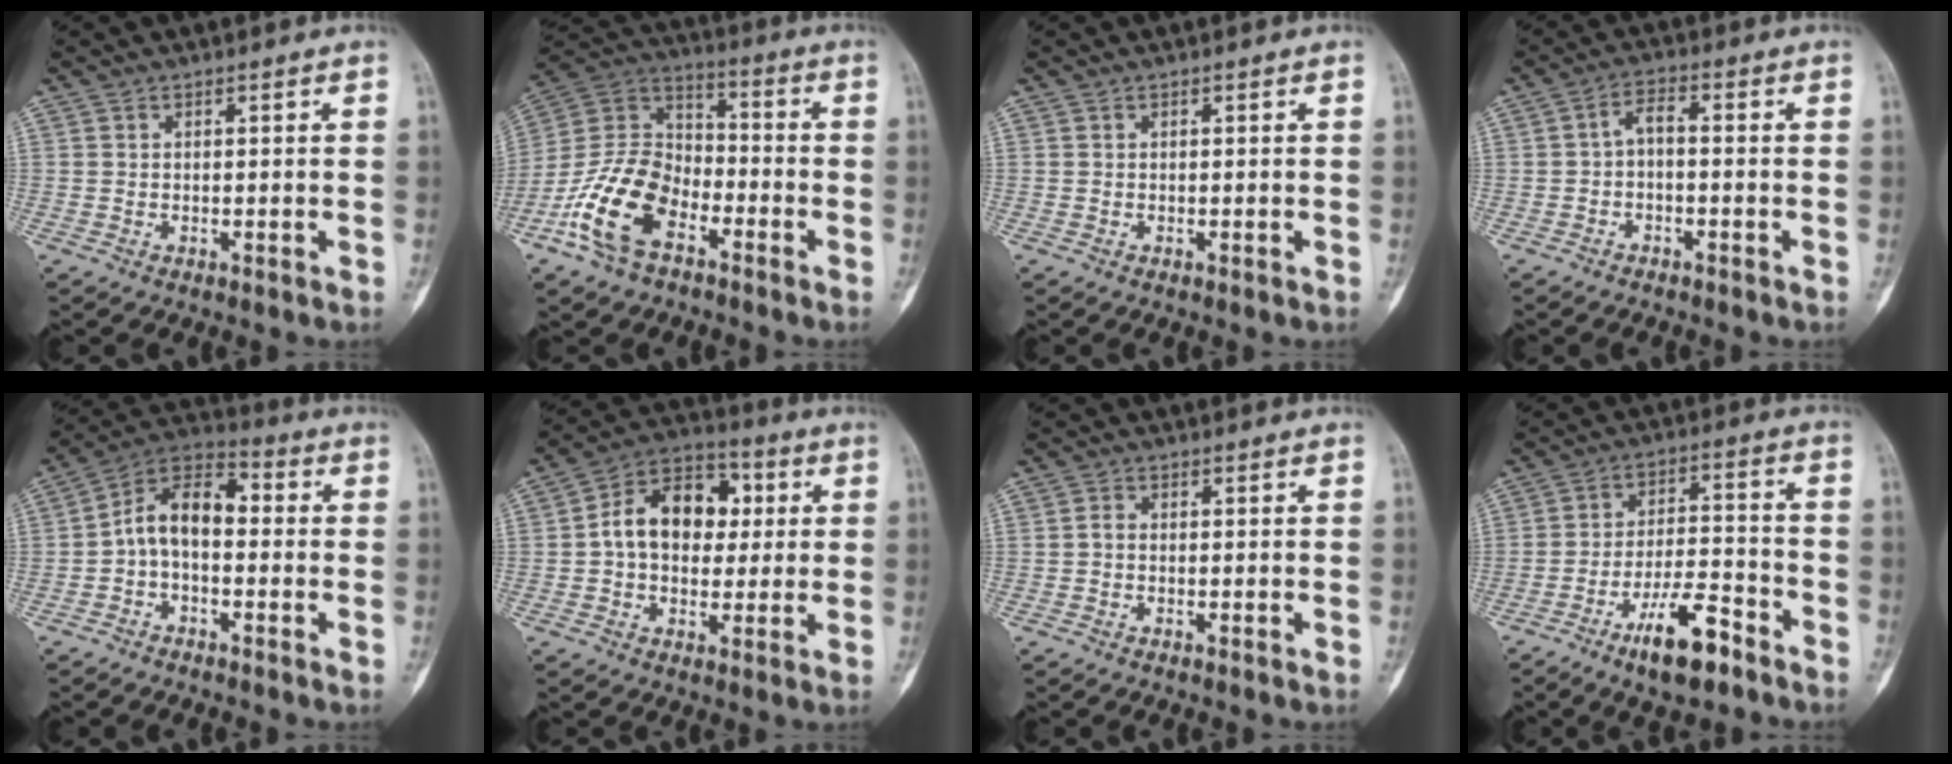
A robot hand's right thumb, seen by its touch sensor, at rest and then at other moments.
{"total": 16.5, "force": [-8.0, 9.7, 10.7], "torque": [-0.207, 0.058, -0.161]}
{"total": 0.0}
{"total": 3.2, "force": [-0.9, 1.3, 2.8], "torque": [-0.045, 0.023, -0.023]}
{"total": 9.9, "force": [-0.9, 5.9, 7.9], "torque": [-0.121, 0.042, -0.032]}
{"total": 14.1, "force": [1.5, 10.0, 9.8], "torque": [-0.120, 0.026, 0.015]}
{"total": 1.1, "force": [-0.5, 0.6, 0.8], "torque": [-0.016, 0.003, -0.014]}
{"total": 11.5, "force": [-7.4, 3.6, 8.0], "torque": [-0.134, 0.051, -0.126]}